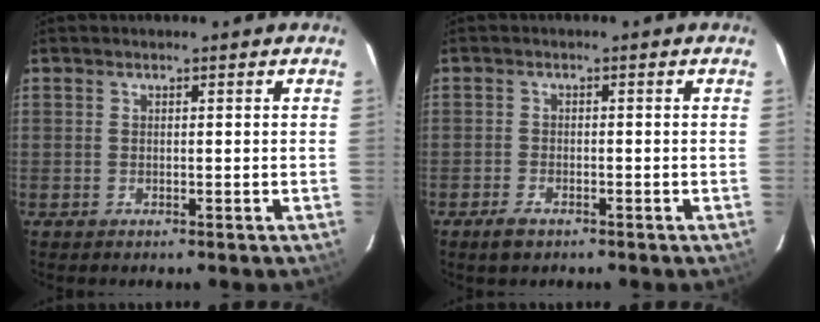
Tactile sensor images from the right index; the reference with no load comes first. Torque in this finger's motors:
{"motor_torque": [0.26, -0.14, 0.08, 0.01]}